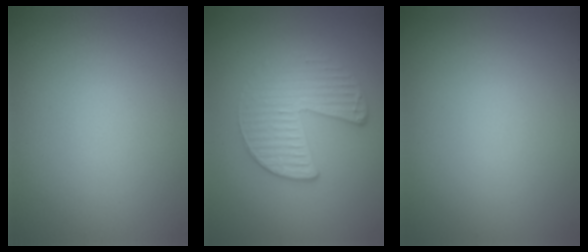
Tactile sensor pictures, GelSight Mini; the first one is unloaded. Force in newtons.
{"total": 3.3, "press": 3.0, "slide": 1.3}
{"total": 0.0}